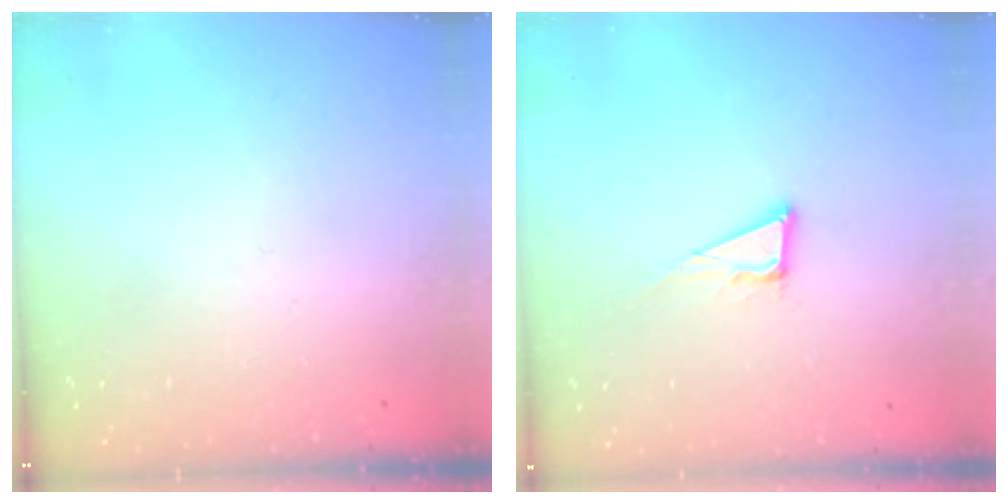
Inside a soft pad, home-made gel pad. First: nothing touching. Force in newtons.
{"total": 7.2, "press": 6.8, "slide": 2.6}